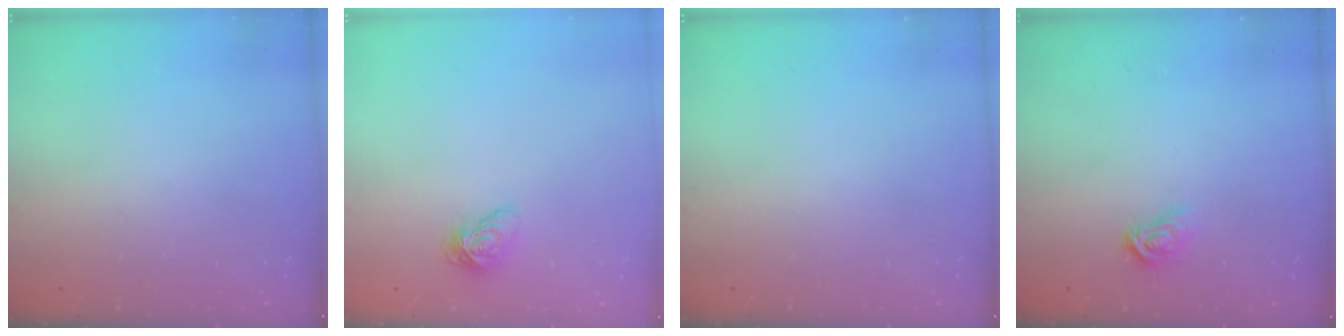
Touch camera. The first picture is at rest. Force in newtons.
{"total": 7.4, "press": 7.4, "slide": 0.1}
{"total": 0.0}
{"total": 4.9, "press": 4.9, "slide": 0.3}